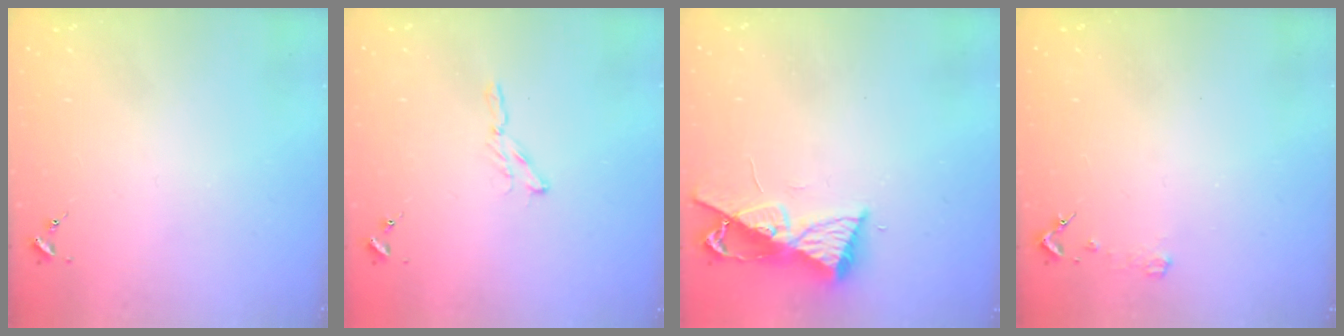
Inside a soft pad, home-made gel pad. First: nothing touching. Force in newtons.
{"total": 2.9, "press": 2.9, "slide": 0.3}
{"total": 8.7, "press": 8.6, "slide": 0.8}
{"total": 2.3, "press": 2.3, "slide": 0.3}